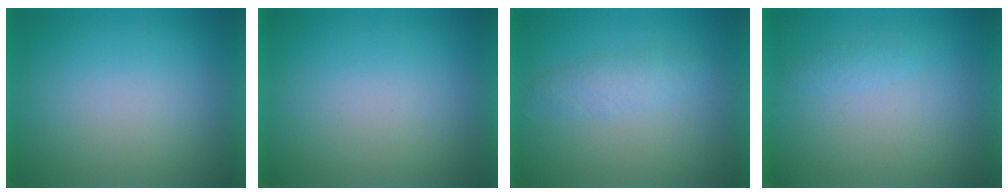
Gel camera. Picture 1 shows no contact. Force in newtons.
{"total": 0.0}
{"total": 2.4}
{"total": 1.4}